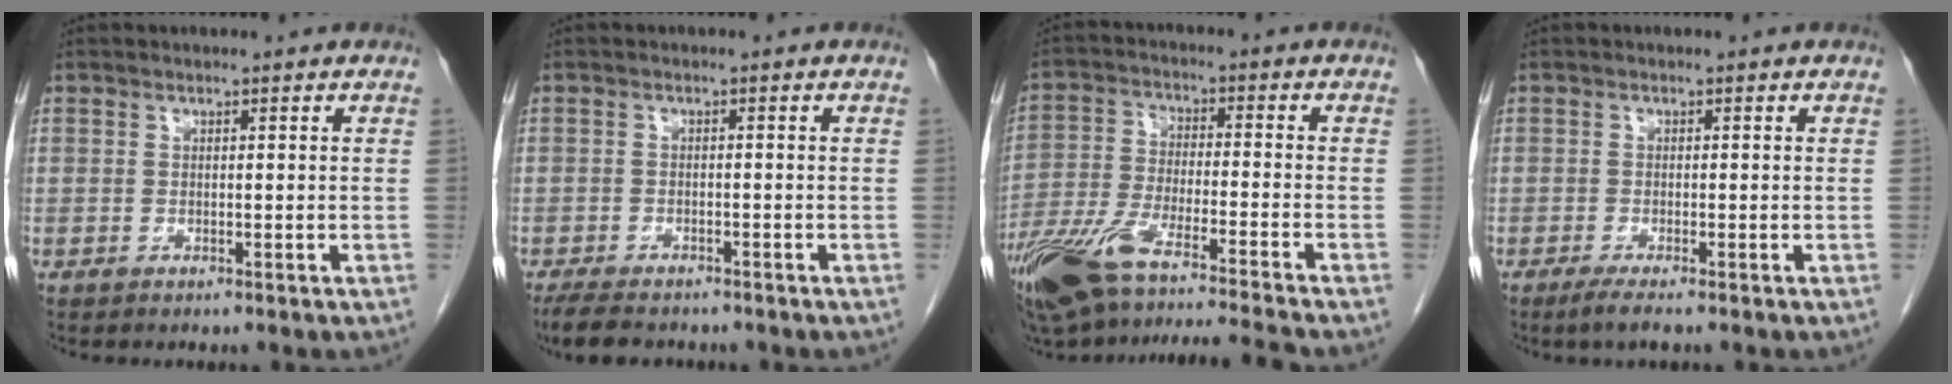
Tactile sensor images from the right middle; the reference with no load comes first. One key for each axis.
{"total": 6.3, "fx": -5.2, "fy": 1.9, "fz": 2.8, "tx": -0.053, "ty": -0.014, "tz": -0.080}
{"total": 17.9, "fx": -14.5, "fy": 0.0, "fz": 10.4, "tx": -0.208, "ty": -0.035, "tz": -0.254}
{"total": 1.9, "fx": -1.3, "fy": -0.2, "fz": 1.4, "tx": -0.035, "ty": -0.008, "tz": -0.028}